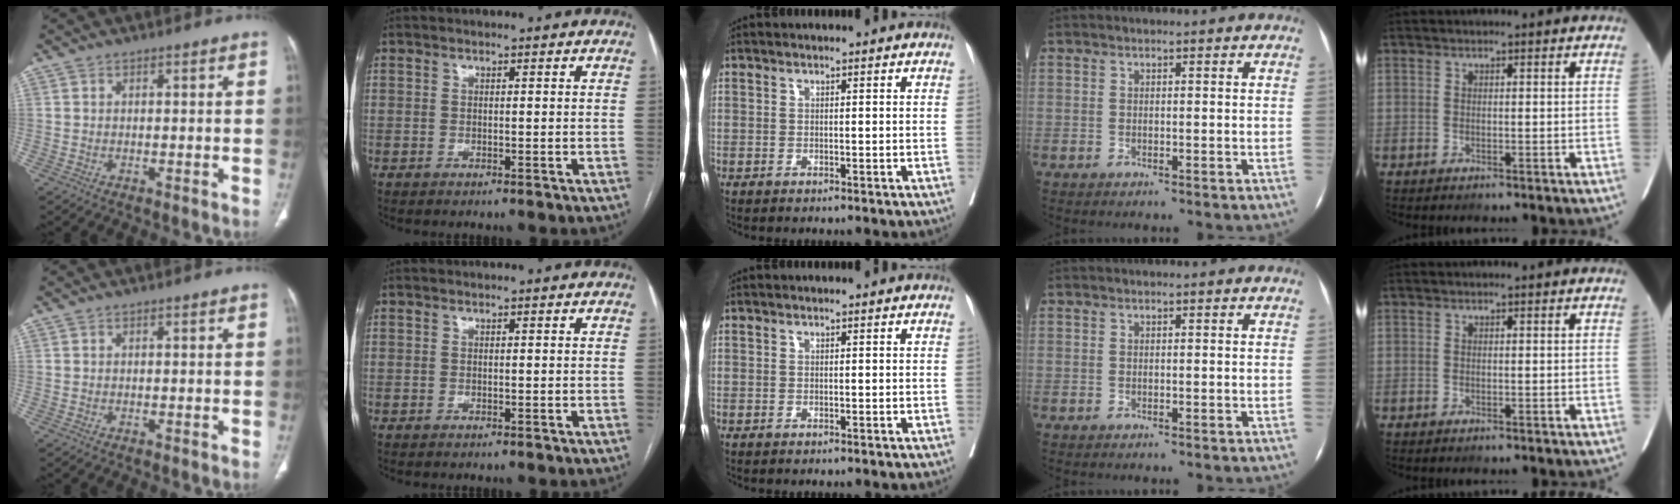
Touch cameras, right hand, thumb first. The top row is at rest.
{}